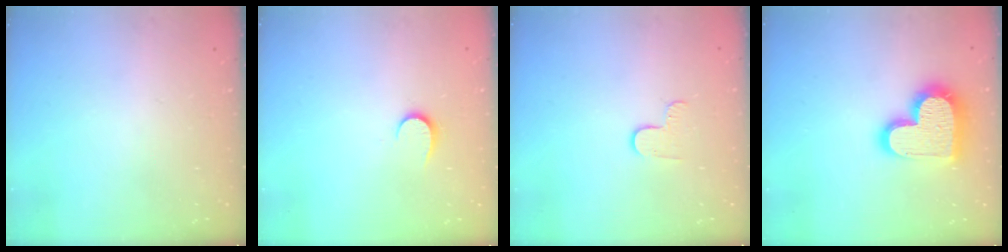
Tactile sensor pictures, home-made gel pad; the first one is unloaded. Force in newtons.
{"total": 6.3, "press": 6.3, "slide": 0.5}
{"total": 3.7, "press": 3.6, "slide": 0.4}
{"total": 18.9, "press": 18.9, "slide": 1.3}